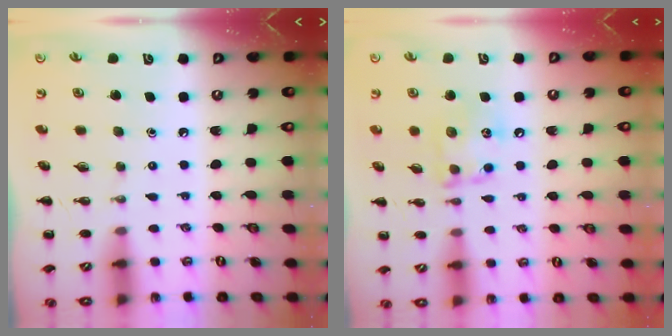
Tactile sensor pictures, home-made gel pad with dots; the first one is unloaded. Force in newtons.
{"total": 10.8, "press": 10.8, "slide": 0.6}